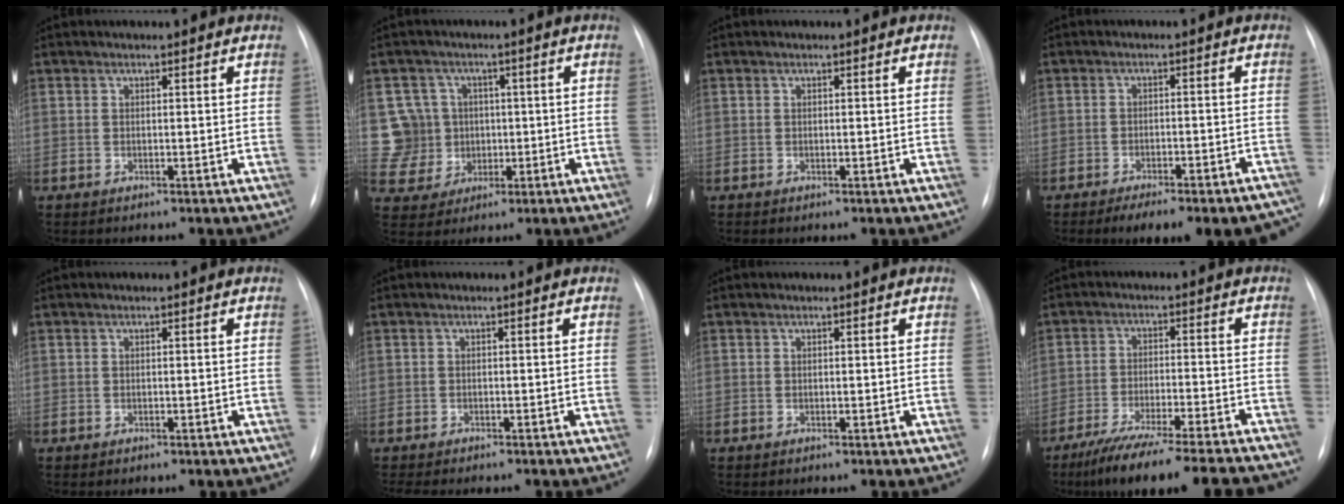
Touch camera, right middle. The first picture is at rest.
{"total": 7.2, "force": [0.7, 7.2, 0.2], "torque": [-0.009, 0.020, 0.024]}
{"total": 0.0}
{"total": 14.4, "force": [-12.0, 3.8, 7.0], "torque": [-0.051, 0.020, -0.145]}
{"total": 0.0}
{"total": 5.6, "force": [-4.8, 1.3, 2.6], "torque": [-0.033, -0.006, -0.065]}
{"total": 0.0}
{"total": 19.5, "force": [-17.2, 0.8, 9.2], "torque": [-0.114, -0.032, -0.251]}